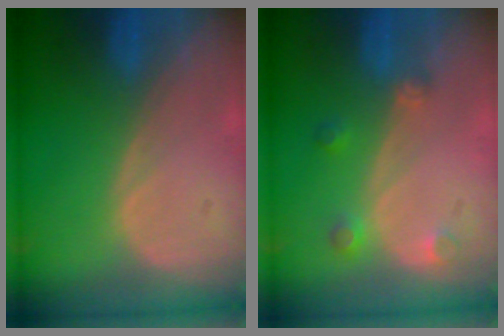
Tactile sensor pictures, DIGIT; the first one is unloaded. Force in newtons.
{"total": 2.7, "press": 2.6, "slide": 0.5}